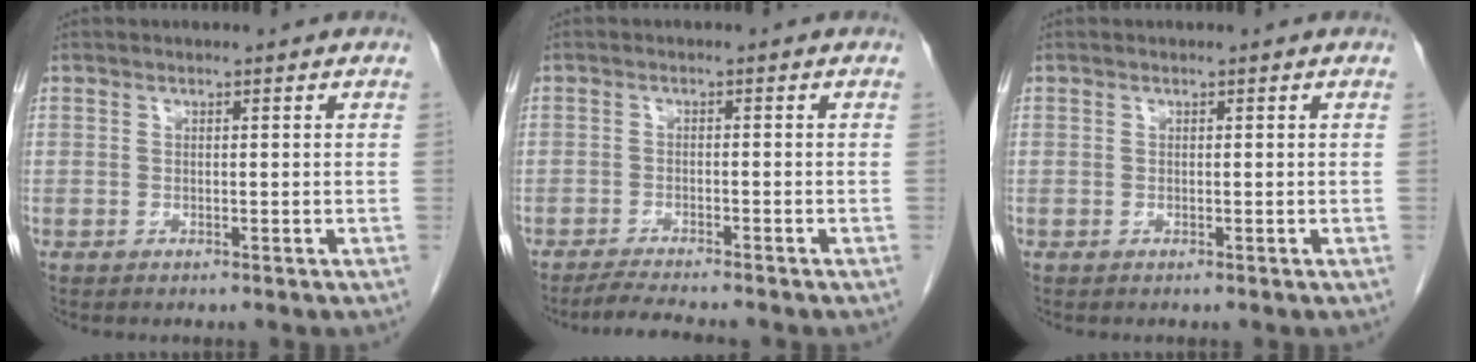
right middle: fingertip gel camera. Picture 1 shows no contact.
{"total": 4.7, "force": [-4.3, -0.1, 1.9], "torque": [-0.037, -0.017, -0.071]}
{"total": 0.0}